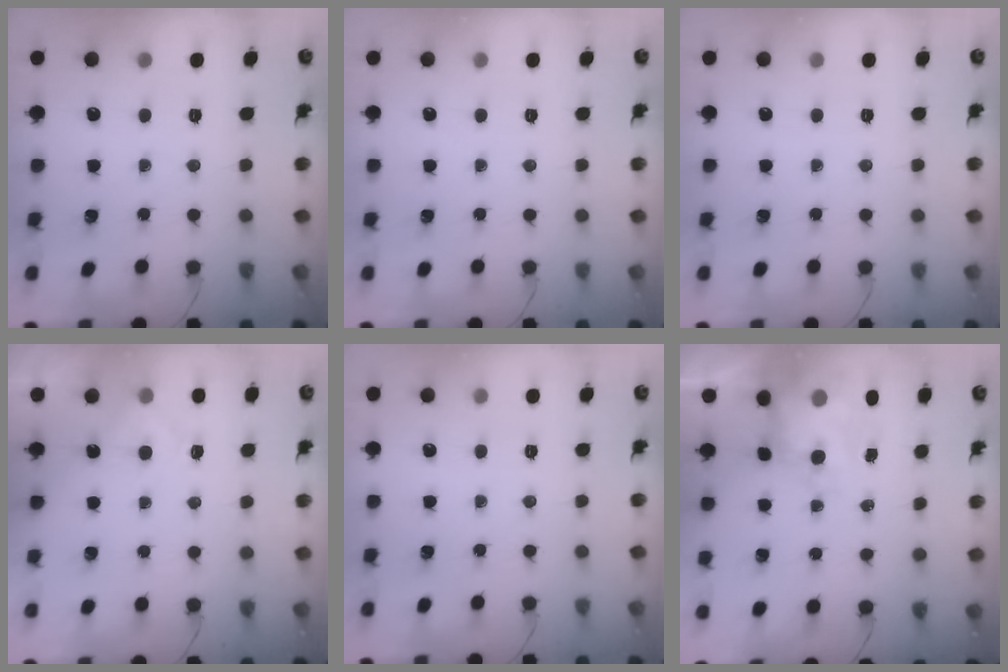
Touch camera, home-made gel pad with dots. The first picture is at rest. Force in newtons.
{"total": 0.0}
{"total": 0.0}
{"total": 2.9, "press": 2.5, "slide": 1.5}
{"total": 0.0}
{"total": 7.6, "press": 7.4, "slide": 1.7}